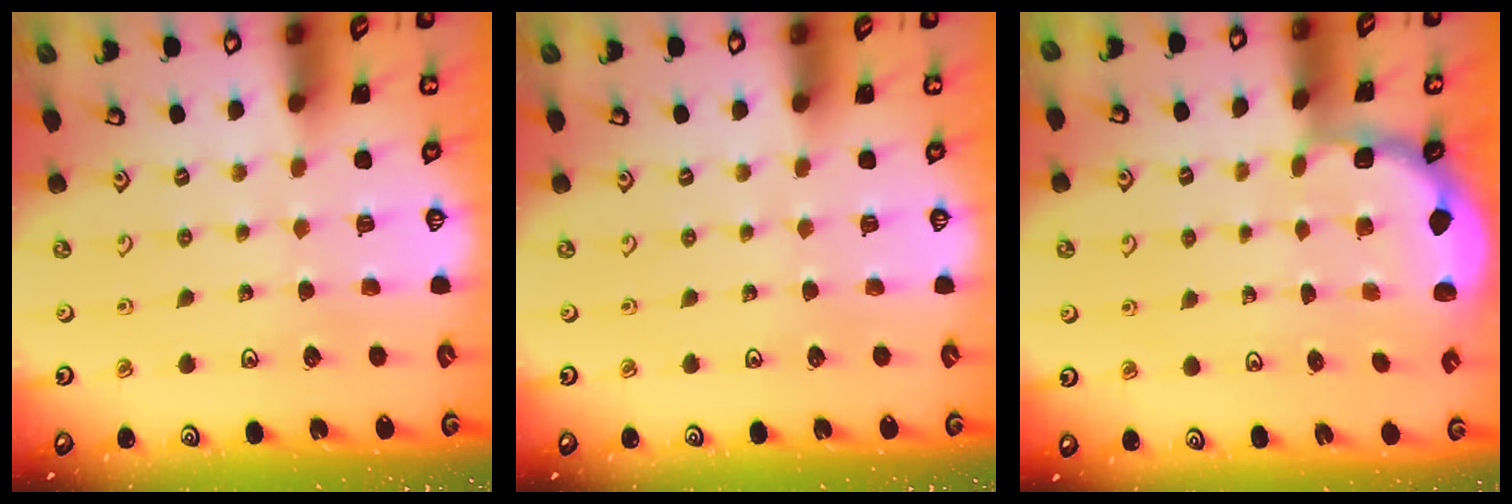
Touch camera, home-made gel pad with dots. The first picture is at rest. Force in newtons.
{"total": 0.0}
{"total": 1.7, "press": 1.5, "slide": 0.6}